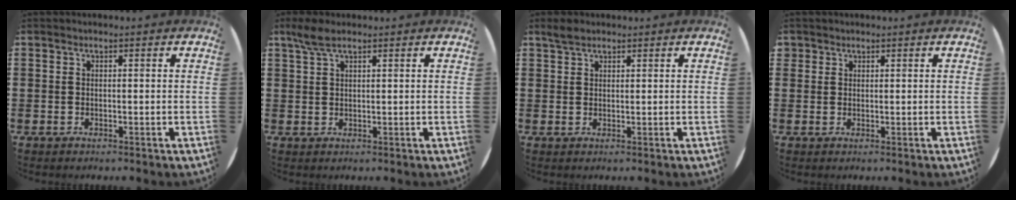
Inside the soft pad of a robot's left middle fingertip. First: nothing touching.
{"total": 2.8, "force": [2.0, 0.7, 1.8], "torque": [-0.040, 0.004, 0.037]}
{"total": 1.9, "force": [1.7, 0.7, 0.6], "torque": [-0.007, 0.002, 0.031]}
{"total": 1.0, "force": [0.8, 0.5, 0.0], "torque": [-0.002, 0.002, 0.018]}